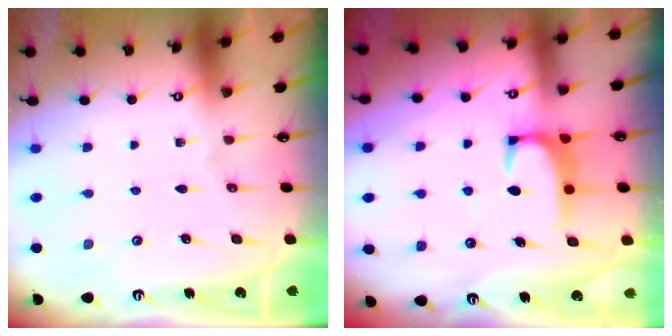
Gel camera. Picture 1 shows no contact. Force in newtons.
{"total": 1.9, "press": 1.9, "slide": 0.3}